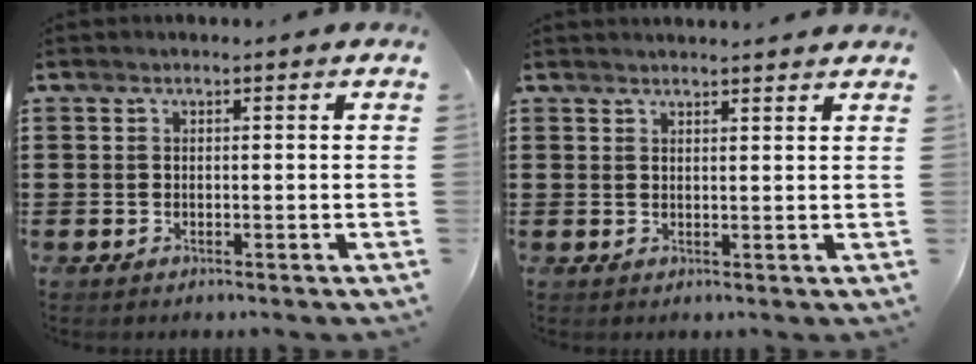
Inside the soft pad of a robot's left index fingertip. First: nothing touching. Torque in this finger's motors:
{"motor_torque": [1.07, 1.07, 0.42, 0.08]}